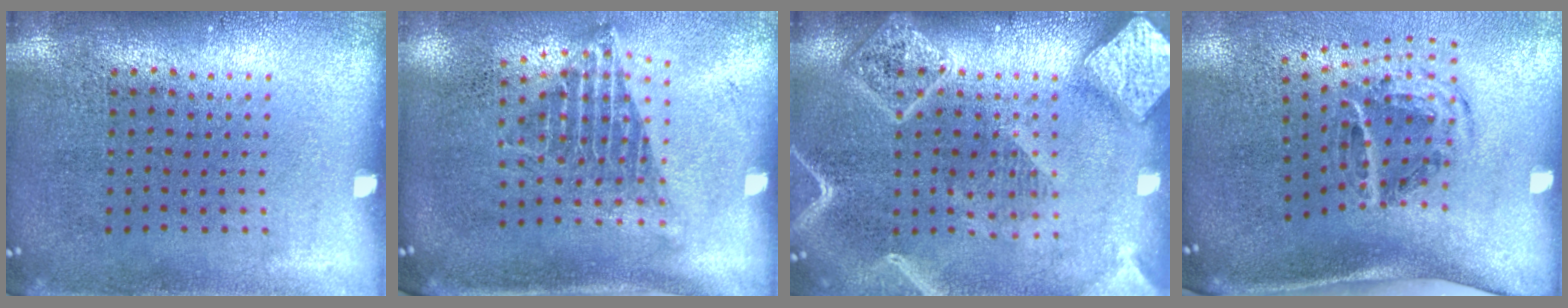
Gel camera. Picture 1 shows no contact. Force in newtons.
{"total": 1.4, "press": 1.1, "slide": 0.9}
{"total": 2.8, "press": 2.8, "slide": 0.3}
{"total": 2.1, "press": 1.2, "slide": 1.7}